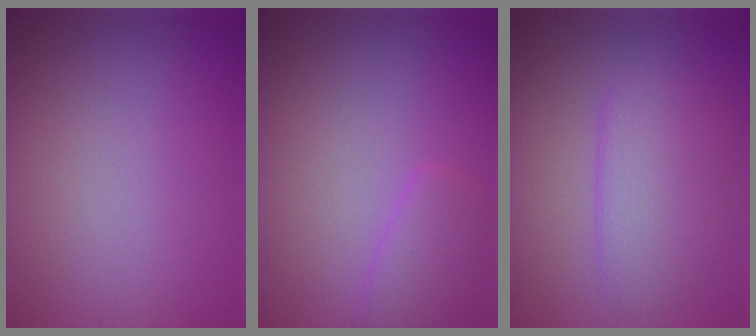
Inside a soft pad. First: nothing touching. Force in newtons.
{"total": 2.3, "press": 2.3, "slide": 0.2}
{"total": 4.0, "press": 4.0, "slide": 0.4}